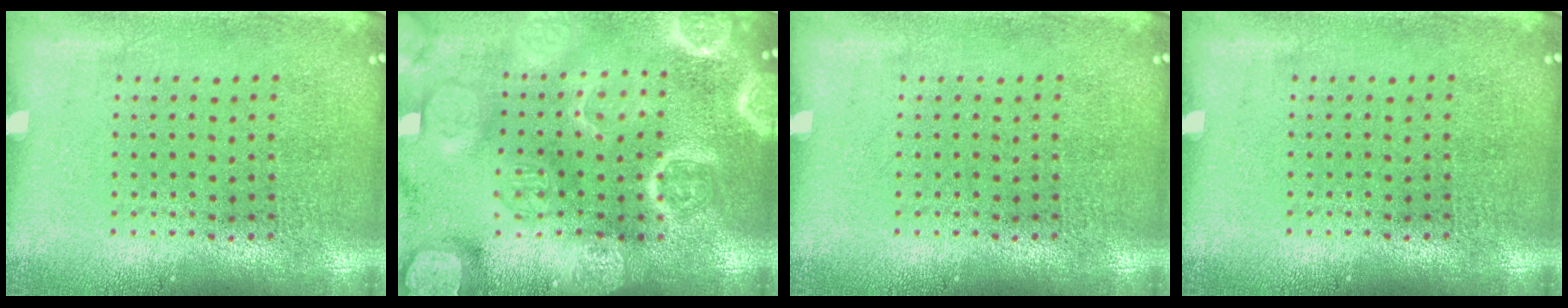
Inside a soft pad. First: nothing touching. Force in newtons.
{"total": 5.1, "press": 5.1, "slide": 0.7}
{"total": 0.0}
{"total": 0.0}